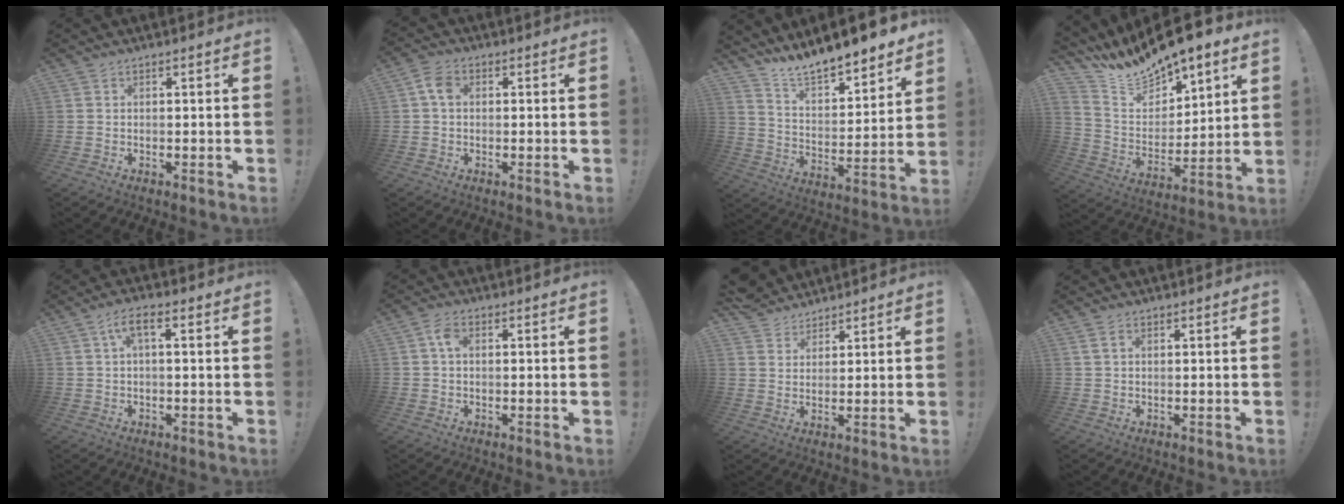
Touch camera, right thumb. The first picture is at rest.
{"total": 5.3, "force": [0.7, 3.7, 3.7], "torque": [-0.070, 0.010, 0.014]}
{"total": 11.4, "force": [11.1, 1.0, 2.0], "torque": [-0.048, -0.110, 0.198]}
{"total": 14.0, "force": [12.9, 4.2, 3.6], "torque": [-0.086, -0.107, 0.231]}
{"total": 5.4, "force": [1.0, 1.8, 5.0], "torque": [-0.092, 0.001, 0.014]}
{"total": 4.2, "force": [0.7, 2.5, 3.3], "torque": [-0.058, 0.010, 0.012]}
{"total": 6.6, "force": [5.5, 3.6, 0.7], "torque": [-0.009, -0.034, 0.108]}
{"total": 2.3, "force": [0.9, 1.4, 1.6], "torque": [-0.026, 0.003, 0.015]}